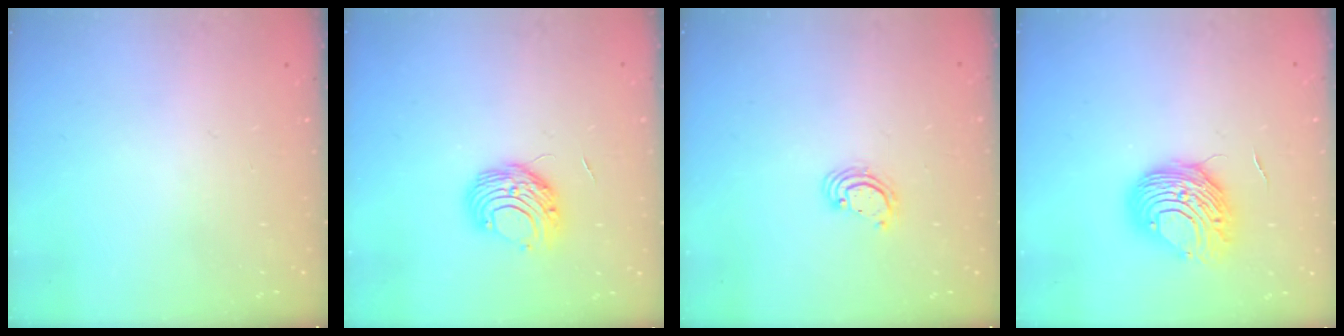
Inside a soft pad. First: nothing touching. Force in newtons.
{"total": 9.7, "press": 9.7, "slide": 0.9}
{"total": 2.6, "press": 2.6, "slide": 0.1}
{"total": 9.6, "press": 9.5, "slide": 0.7}